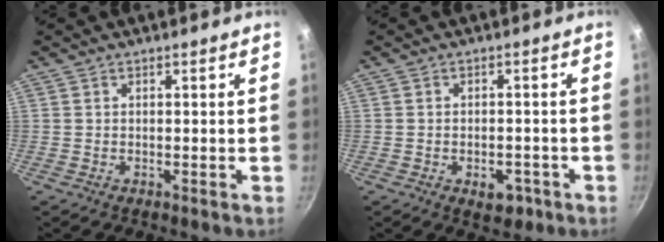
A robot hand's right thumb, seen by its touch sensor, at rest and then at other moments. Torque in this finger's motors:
{"motor_torque": [-0.32, 0.17, 0.01, 0.39, -0.01]}